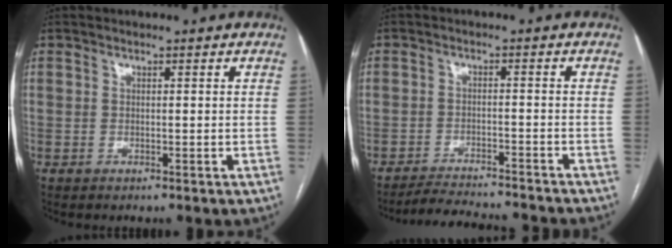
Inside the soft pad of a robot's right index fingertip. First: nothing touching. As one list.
[{"total": 9.9, "force": [-9.5, 0.8, 2.5], "torque": [-0.034, -0.005, -0.137]}]